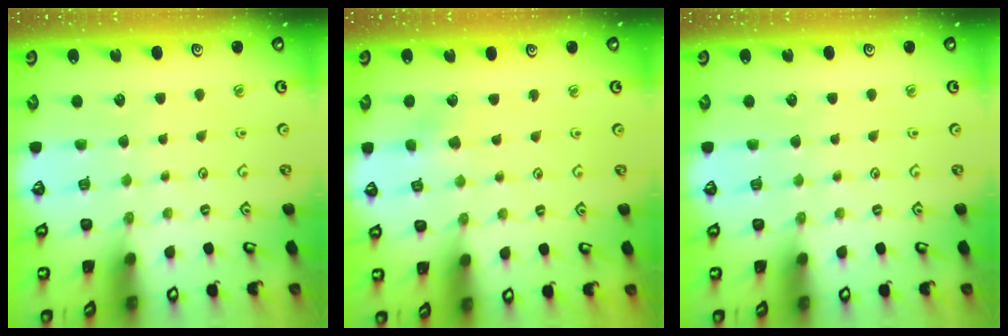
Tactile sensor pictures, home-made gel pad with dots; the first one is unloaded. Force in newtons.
{"total": 2.9, "press": 2.9, "slide": 0.4}
{"total": 0.0}